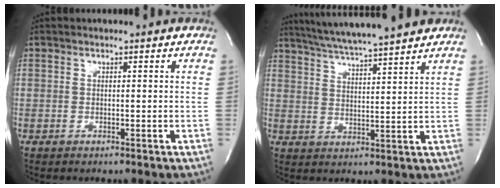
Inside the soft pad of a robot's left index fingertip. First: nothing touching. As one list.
[{"total": 14.3, "force": [12.5, -0.1, 6.8], "torque": [-0.122, 0.018, 0.188]}]